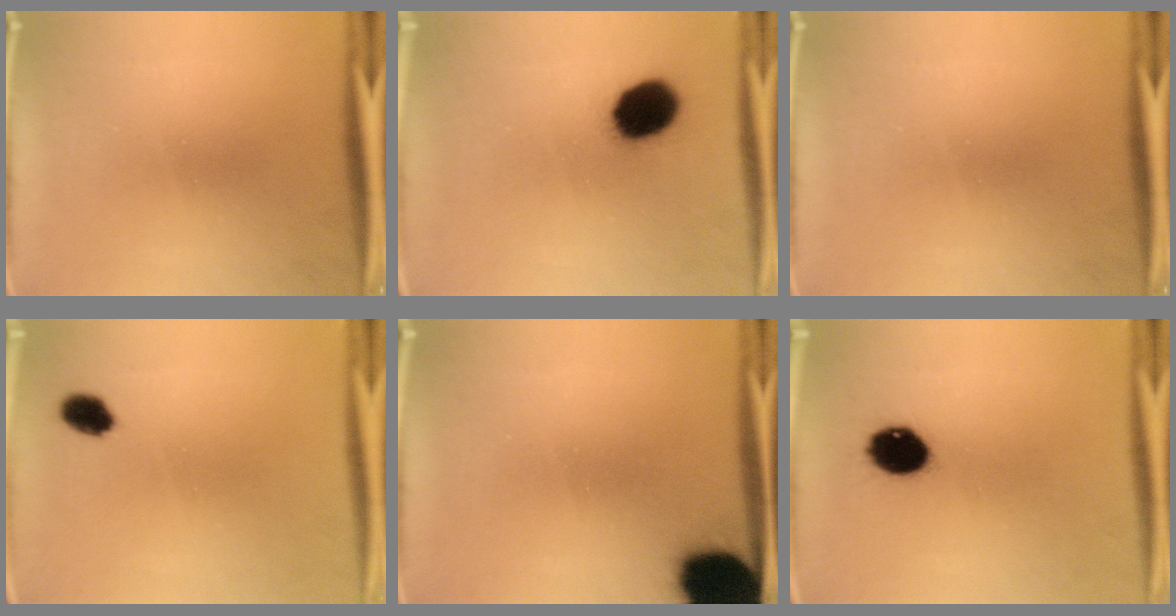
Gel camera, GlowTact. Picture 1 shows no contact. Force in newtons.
{"total": 12.8}
{"total": 0.0}
{"total": 3.8}
{"total": 18.9}
{"total": 9.1}